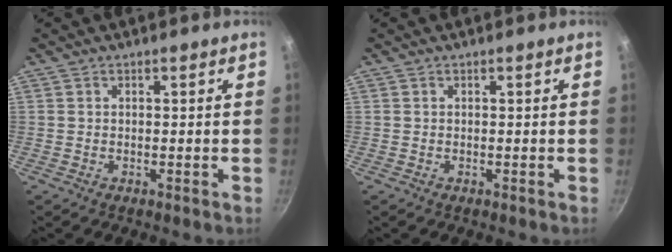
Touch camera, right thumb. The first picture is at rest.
{"total": 0.0}